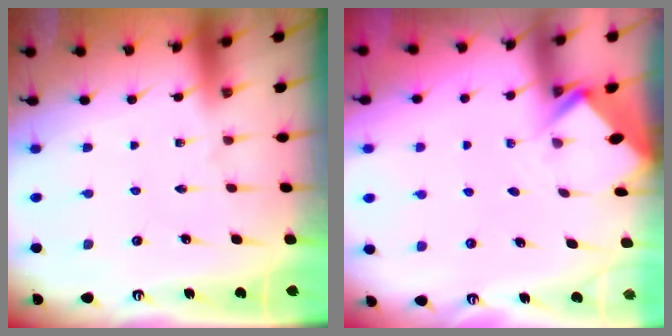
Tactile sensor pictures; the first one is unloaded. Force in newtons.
{"total": 2.7, "press": 2.7, "slide": 0.2}